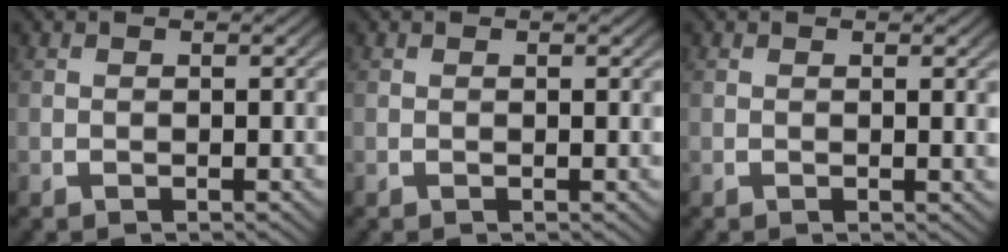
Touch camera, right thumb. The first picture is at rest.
{"total": 0.0}
{"total": 0.7, "force": [0.3, -0.1, 0.6], "torque": [-0.011, -0.001, 0.006]}